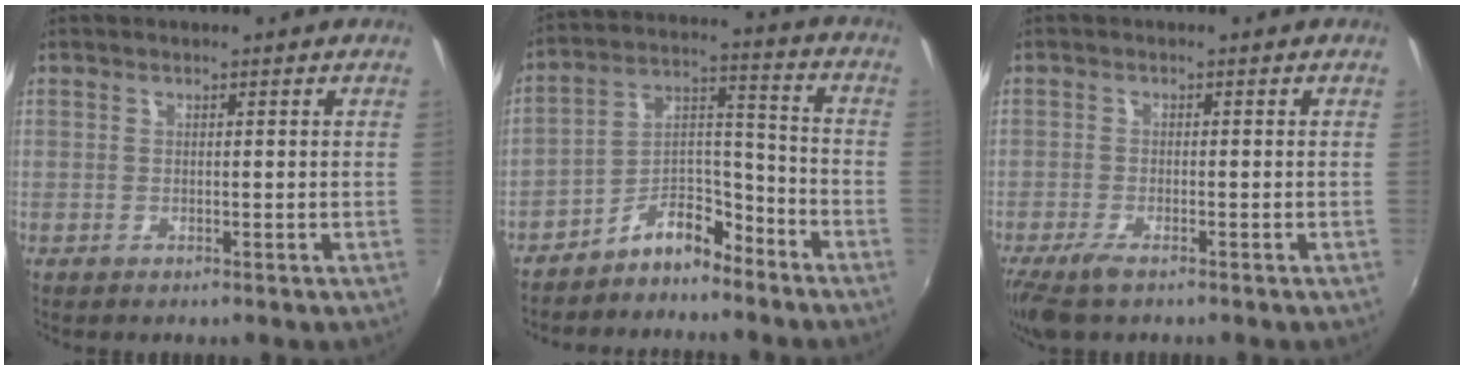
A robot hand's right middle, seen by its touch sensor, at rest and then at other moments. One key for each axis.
{"total": 8.3, "fx": -6.8, "fy": 3.7, "fz": 3.2, "tx": -0.052, "ty": 0.052, "tz": -0.117}
{"total": 5.5, "fx": -4.0, "fy": 1.5, "fz": 3.5, "tx": -0.086, "ty": -0.021, "tz": -0.075}